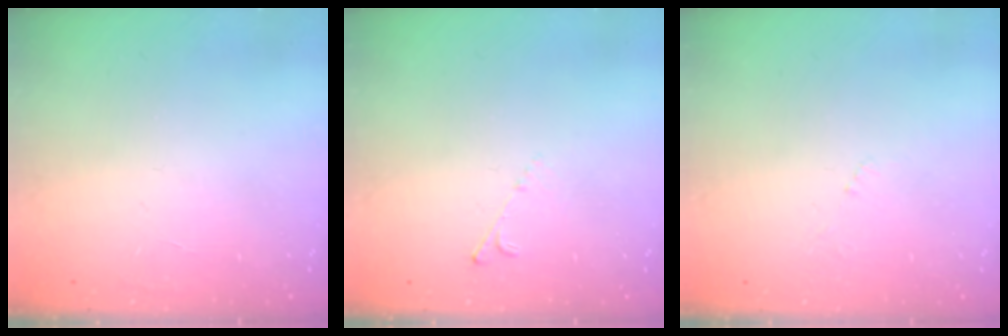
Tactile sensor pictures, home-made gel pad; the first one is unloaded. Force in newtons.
{"total": 3.2, "press": 3.1, "slide": 0.5}
{"total": 3.1, "press": 3.1, "slide": 0.5}